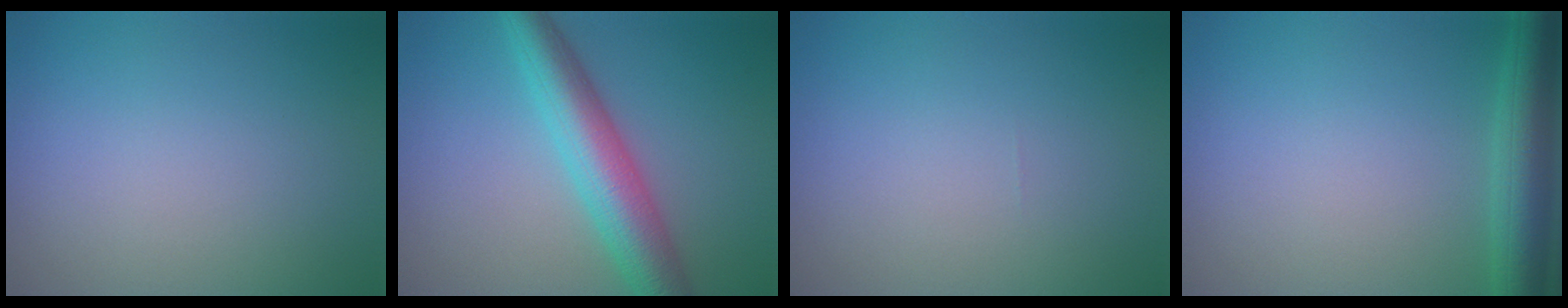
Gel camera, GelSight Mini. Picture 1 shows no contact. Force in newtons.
{"total": 6.3, "press": 6.3, "slide": 0.2}
{"total": 0.0}
{"total": 4.9, "press": 4.9, "slide": 0.2}